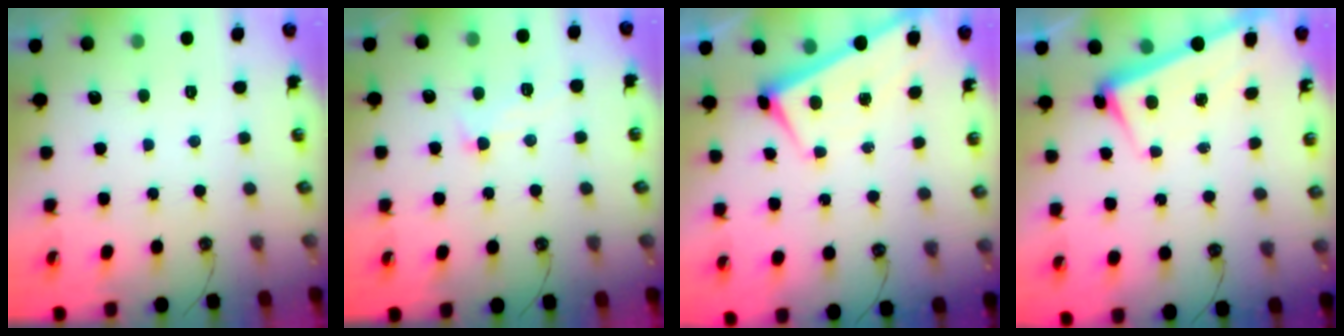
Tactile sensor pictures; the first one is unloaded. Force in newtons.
{"total": 3.6, "press": 3.5, "slide": 0.7}
{"total": 1.0, "press": 1.0, "slide": 0.1}
{"total": 2.5, "press": 2.4, "slide": 0.6}